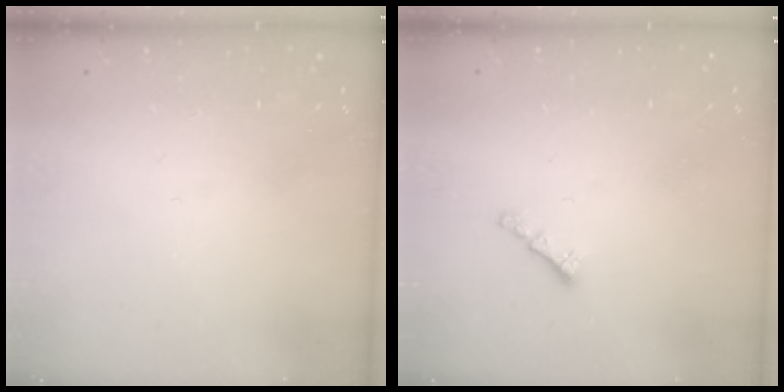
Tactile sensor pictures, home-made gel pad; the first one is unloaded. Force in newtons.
{"total": 0.6, "press": 0.5, "slide": 0.4}